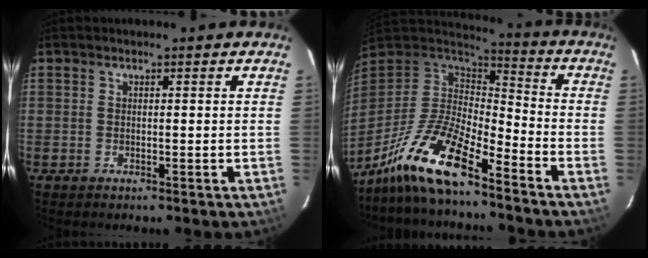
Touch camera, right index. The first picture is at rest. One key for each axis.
{"total": 15.3, "fx": -11.5, "fy": 3.3, "fz": 9.5, "tx": -0.197, "ty": -0.009, "tz": -0.222}